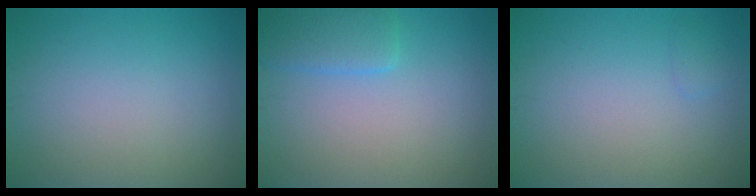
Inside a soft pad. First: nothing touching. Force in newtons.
{"total": 3.0, "press": 3.0, "slide": 0.2}
{"total": 0.6, "press": 0.6, "slide": 0.1}